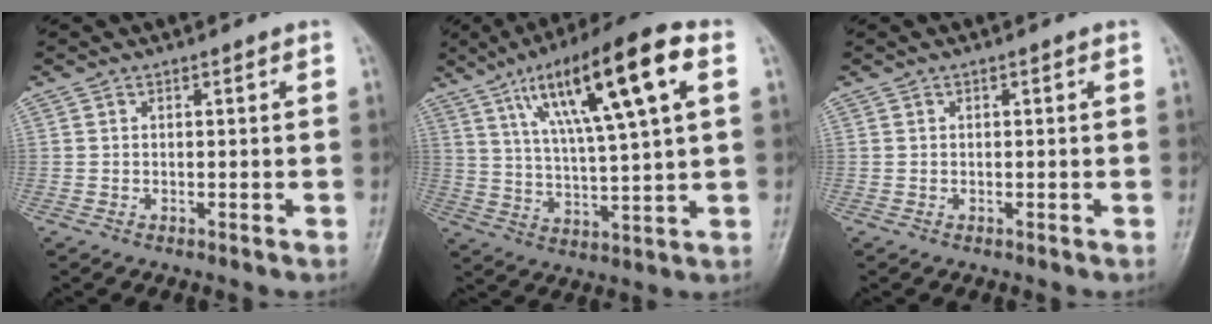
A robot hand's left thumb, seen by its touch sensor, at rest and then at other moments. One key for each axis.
{"total": 20.3, "fx": 8.3, "fy": 4.1, "fz": 18.0, "tx": -0.295, "ty": 0.002, "tz": 0.140}
{"total": 0.0}